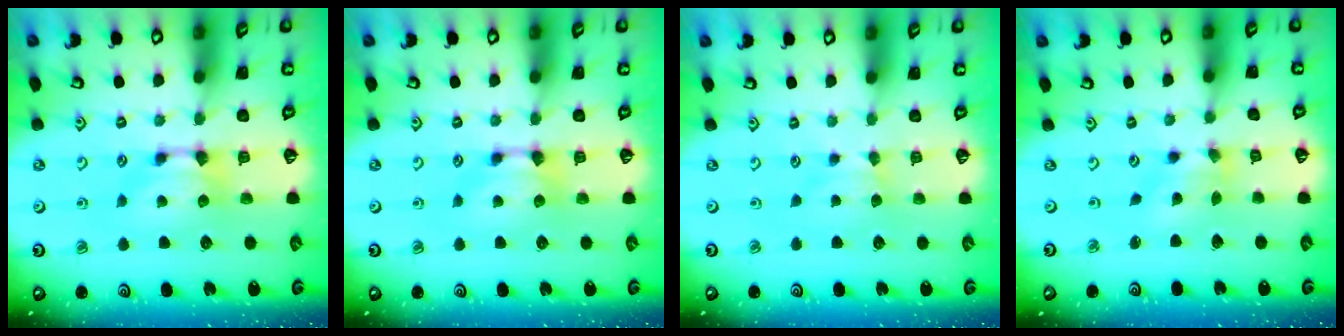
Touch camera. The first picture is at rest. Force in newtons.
{"total": 0.0}
{"total": 1.8, "press": 1.8, "slide": 0.4}
{"total": 1.4, "press": 0.6, "slide": 1.3}